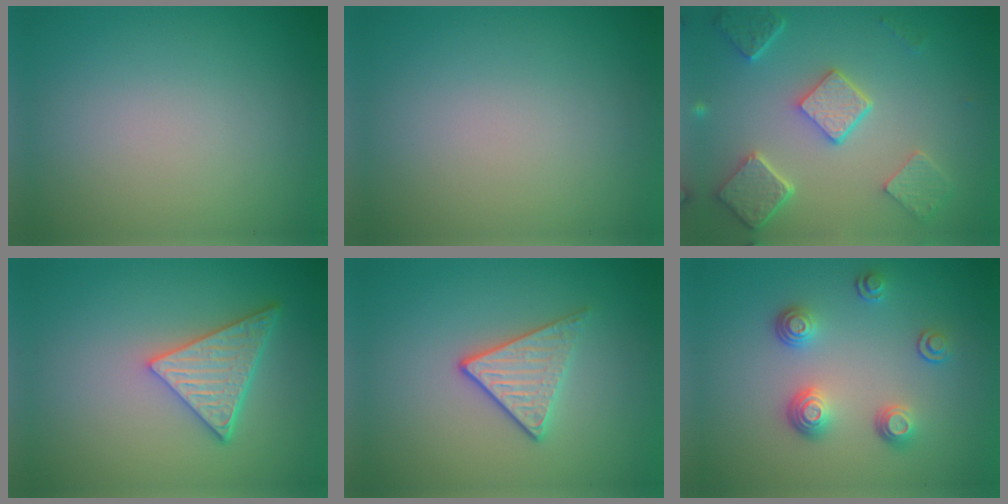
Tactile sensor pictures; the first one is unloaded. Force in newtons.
{"total": 0.0}
{"total": 5.4, "press": 4.2, "slide": 3.4}
{"total": 5.1, "press": 4.1, "slide": 3.0}
{"total": 2.9, "press": 2.6, "slide": 1.4}
{"total": 3.3, "press": 2.6, "slide": 2.1}